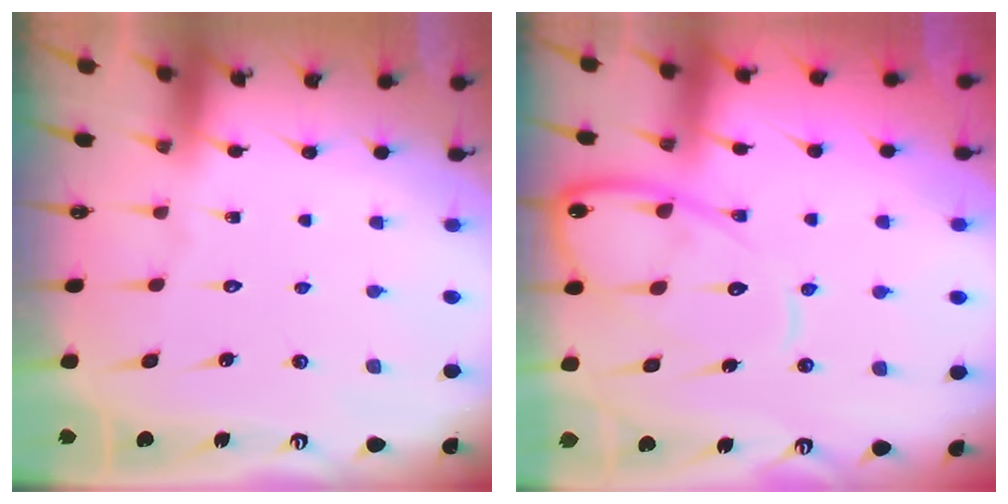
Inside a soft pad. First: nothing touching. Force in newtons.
{"total": 11.9, "press": 11.9, "slide": 1.2}